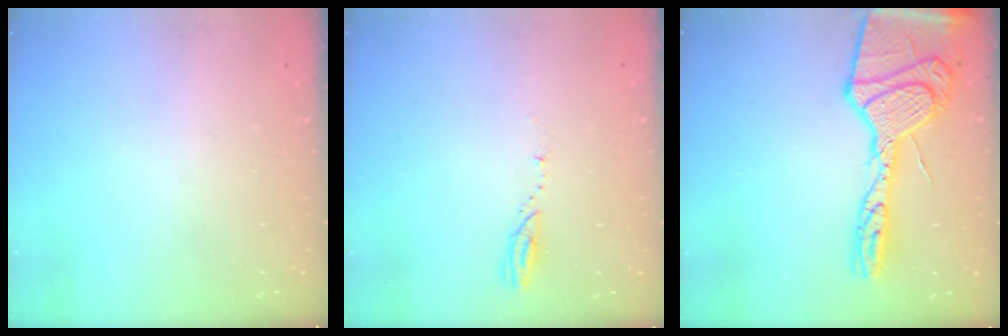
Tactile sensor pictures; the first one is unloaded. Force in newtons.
{"total": 3.6, "press": 3.6, "slide": 0.4}
{"total": 23.2, "press": 23.1, "slide": 2.3}